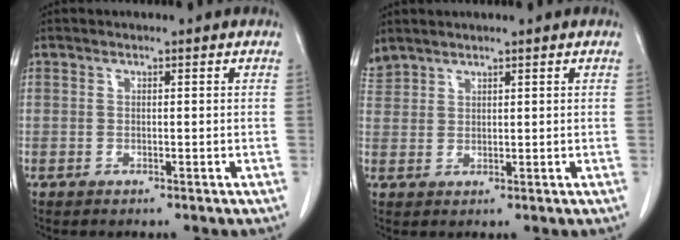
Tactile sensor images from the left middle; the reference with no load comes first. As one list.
[{"total": 2.6, "force": [2.6, 0.6, 0.1], "torque": [-0.011, 0.019, 0.056]}]